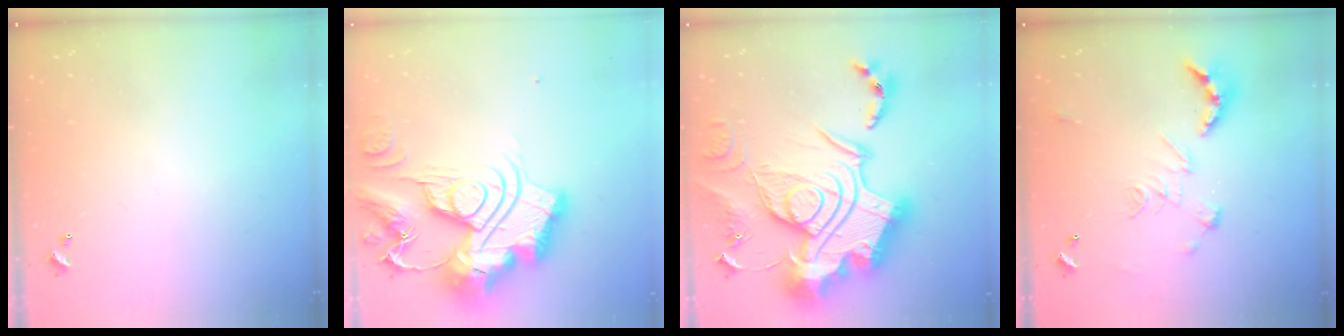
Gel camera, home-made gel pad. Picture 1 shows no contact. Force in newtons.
{"total": 0.6, "press": 0.6, "slide": 0.0}
{"total": 0.6, "press": 0.6, "slide": 0.0}
{"total": 2.5, "press": 2.0, "slide": 1.5}